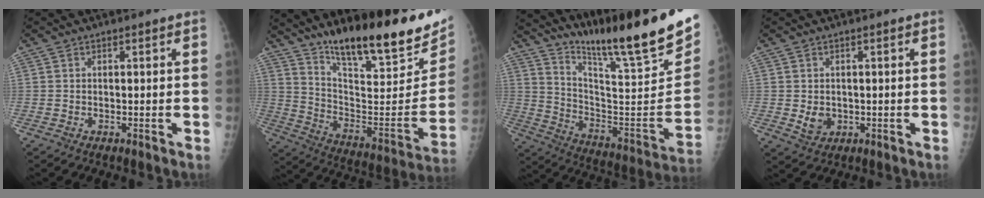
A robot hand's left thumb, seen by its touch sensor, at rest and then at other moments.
{"total": 26.7, "force": [19.2, 6.5, 17.4], "torque": [-0.234, -0.089, 0.302]}
{"total": 25.5, "force": [20.1, 0.9, 15.7], "torque": [-0.227, -0.136, 0.321]}
{"total": 3.0, "force": [-0.1, 2.4, 1.7], "torque": [-0.021, -0.004, 0.009]}